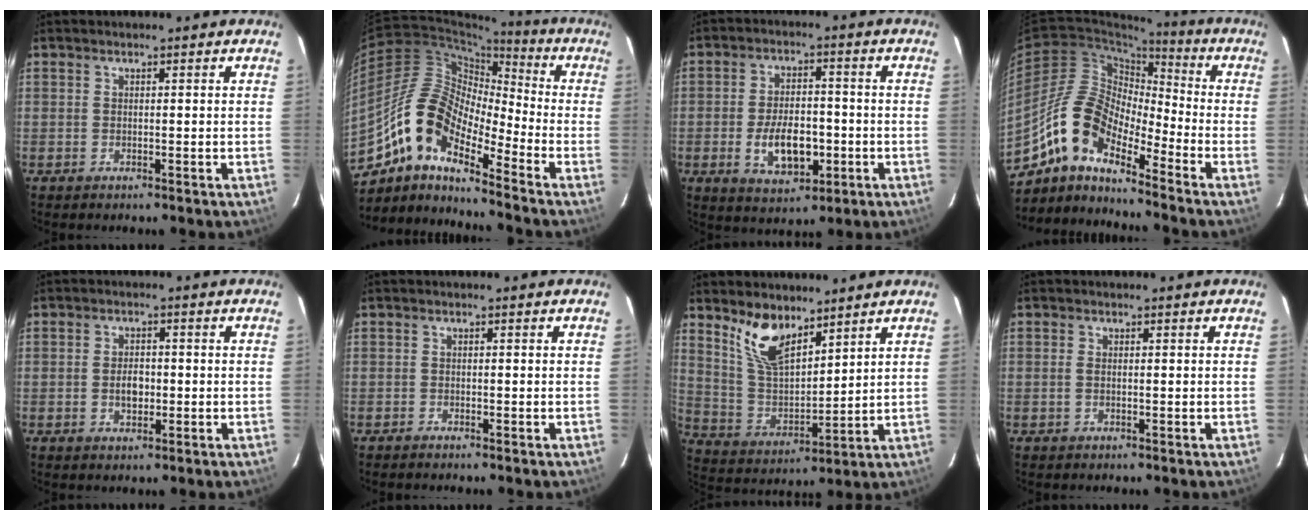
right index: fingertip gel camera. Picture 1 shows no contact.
{"total": 14.0, "force": [-9.2, 4.5, 9.5], "torque": [-0.157, 0.004, -0.189]}
{"total": 10.1, "force": [-2.7, 5.4, 8.1], "torque": [-0.156, 0.003, -0.034]}
{"total": 13.1, "force": [-9.6, 4.4, 7.7], "torque": [-0.133, 0.009, -0.199]}
{"total": 3.6, "force": [-0.6, 2.3, 2.7], "torque": [-0.048, 0.003, -0.009]}
{"total": 0.6, "force": [-0.6, 0.1, 0.1], "torque": [-0.005, -0.001, -0.011]}
{"total": 10.8, "force": [7.6, 4.5, 6.2], "torque": [-0.123, 0.002, 0.157]}
{"total": 0.9, "force": [-0.2, 0.4, 0.8], "torque": [-0.019, 0.000, -0.005]}